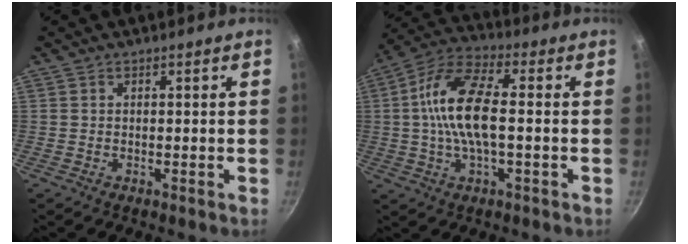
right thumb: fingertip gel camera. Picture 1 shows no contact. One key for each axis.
{"total": 13.8, "fx": 0.1, "fy": 5.7, "fz": 12.5, "tx": -0.241, "ty": 0.030, "tz": -0.014}